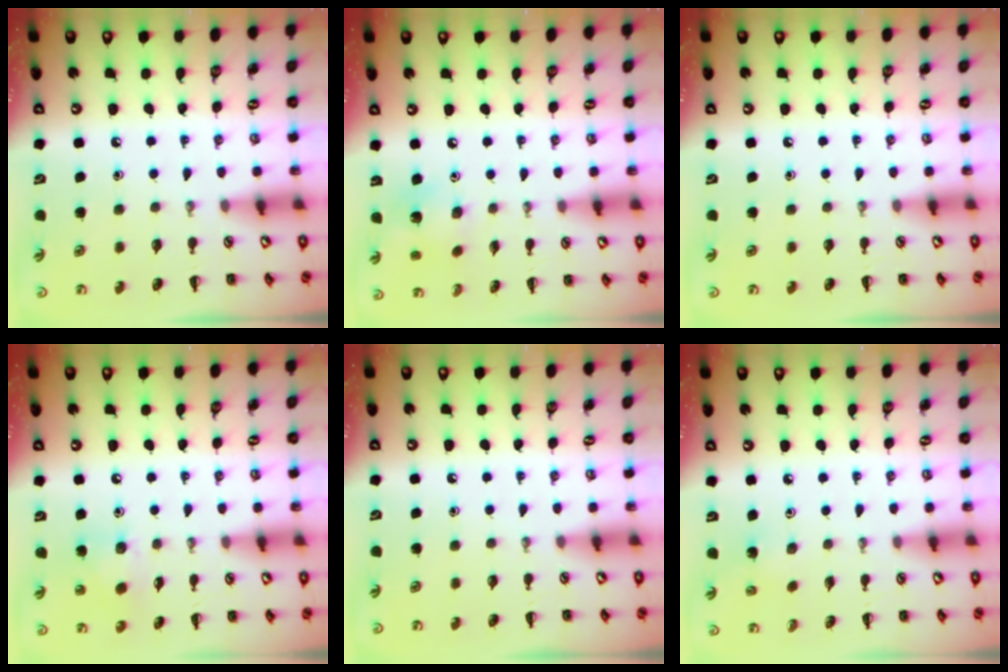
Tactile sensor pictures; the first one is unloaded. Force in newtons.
{"total": 4.7, "press": 4.6, "slide": 1.0}
{"total": 0.0}
{"total": 7.9, "press": 7.7, "slide": 1.6}
{"total": 0.0}
{"total": 1.9, "press": 1.9, "slide": 0.4}